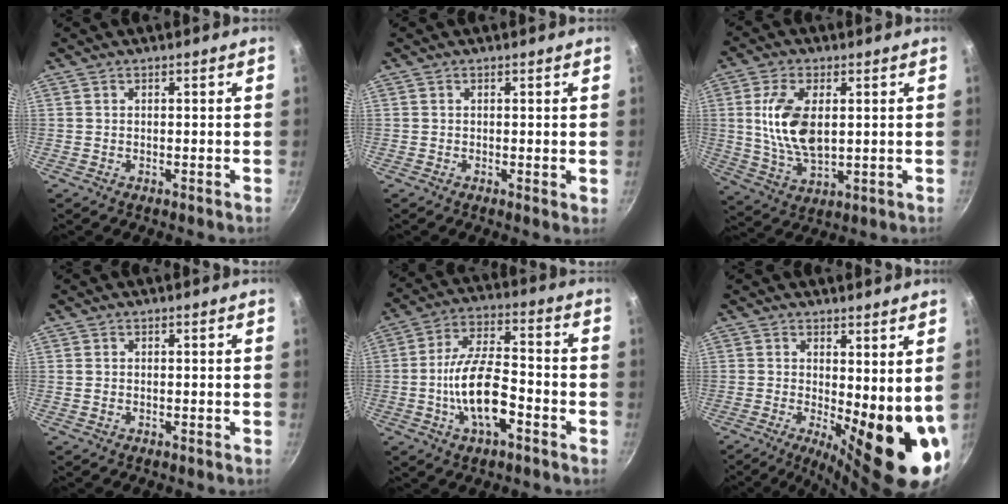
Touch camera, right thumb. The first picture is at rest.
{"total": 1.0, "force": [0.1, 0.1, 1.0], "torque": [-0.016, -0.006, 0.001]}
{"total": 12.1, "force": [1.7, 6.3, 10.2], "torque": [-0.199, -0.011, 0.040]}
{"total": 0.7, "force": [-0.1, 0.5, 0.5], "torque": [-0.016, 0.003, 0.002]}
{"total": 13.3, "force": [-3.8, 5.9, 11.3], "torque": [-0.207, 0.034, -0.071]}
{"total": 18.0, "force": [-1.9, 6.2, 16.8], "torque": [-0.191, -0.027, 0.002]}